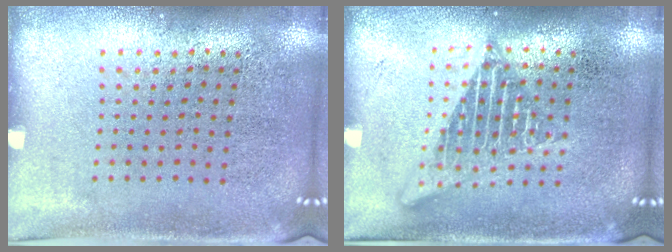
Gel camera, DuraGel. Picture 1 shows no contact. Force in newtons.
{"total": 2.8, "press": 2.8, "slide": 0.3}